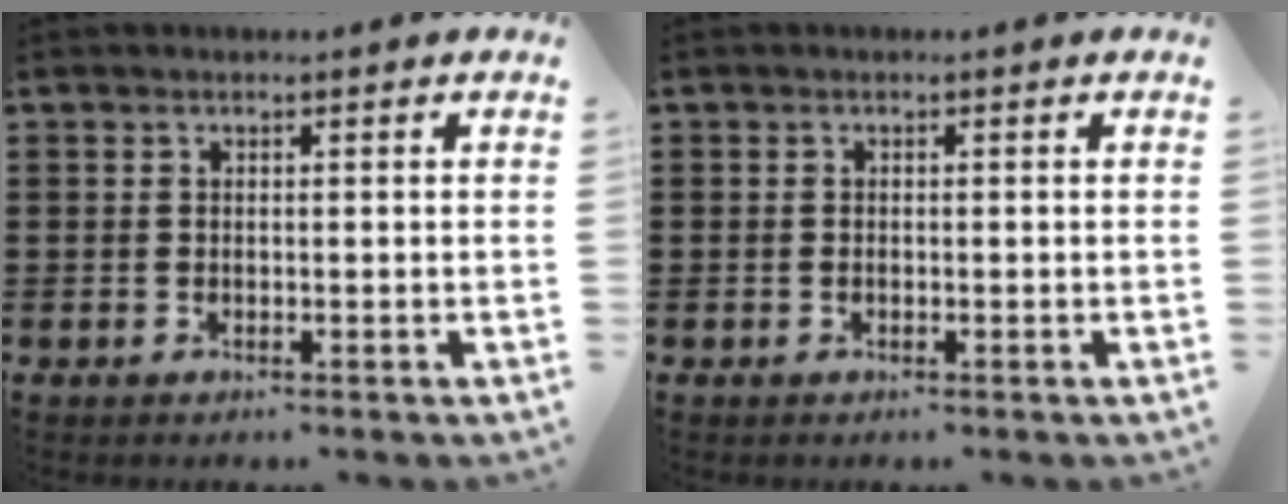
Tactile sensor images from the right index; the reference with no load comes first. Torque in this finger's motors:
{"motor_torque": [-0.80, 1.06, -0.03, -0.01]}